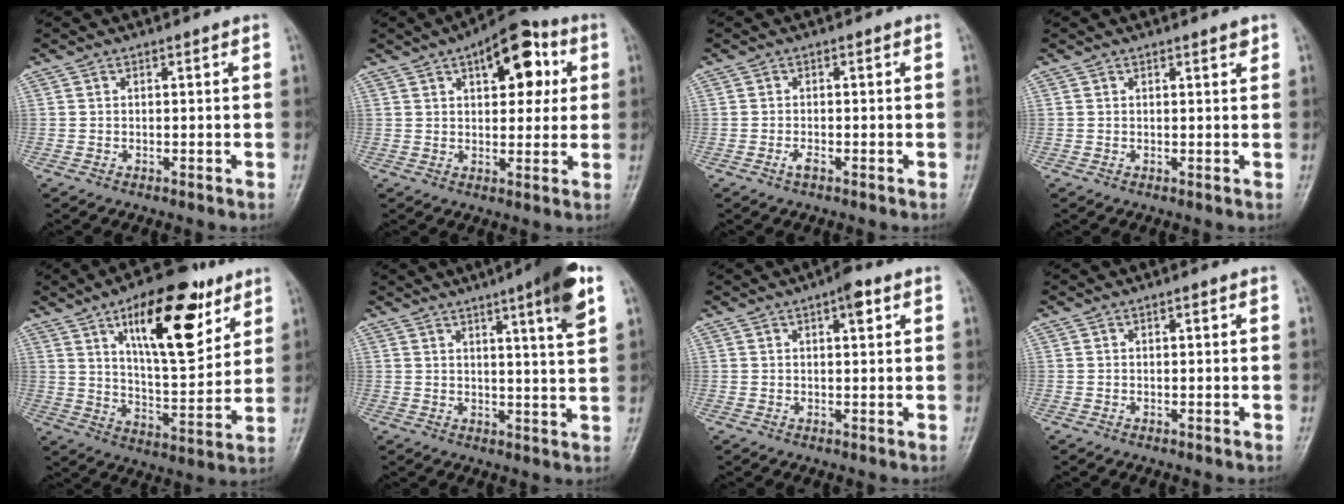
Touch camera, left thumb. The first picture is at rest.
{"total": 12.8, "force": [4.6, 6.6, 10.0], "torque": [-0.094, 0.006, 0.057]}
{"total": 1.5, "force": [-0.8, 0.6, 1.1], "torque": [-0.023, 0.004, -0.016]}
{"total": 1.1, "force": [0.8, 0.3, 0.8], "torque": [-0.010, -0.004, 0.011]}
{"total": 19.8, "force": [10.1, 7.8, 15.2], "torque": [-0.193, -0.043, 0.163]}
{"total": 10.4, "force": [5.4, 0.9, 8.8], "torque": [-0.118, -0.021, 0.071]}
{"total": 3.9, "force": [1.9, 1.4, 3.1], "torque": [-0.036, -0.001, 0.022]}
{"total": 0.8, "force": [0.3, 0.3, 0.7], "torque": [-0.010, 0.001, 0.004]}